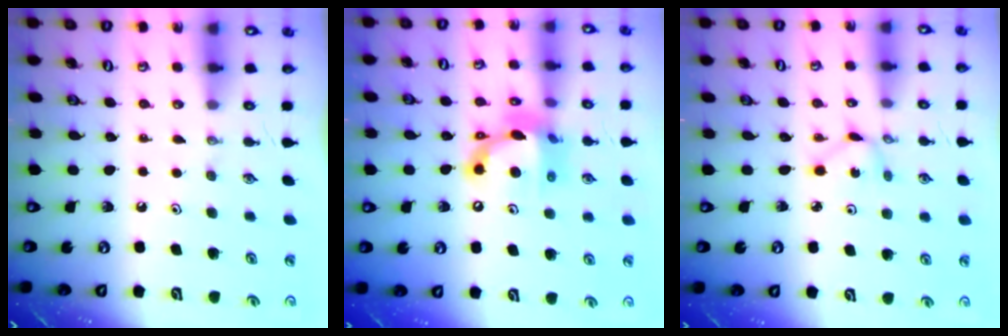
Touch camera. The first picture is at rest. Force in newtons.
{"total": 14.7, "press": 14.7, "slide": 0.8}
{"total": 1.9, "press": 1.9, "slide": 0.1}